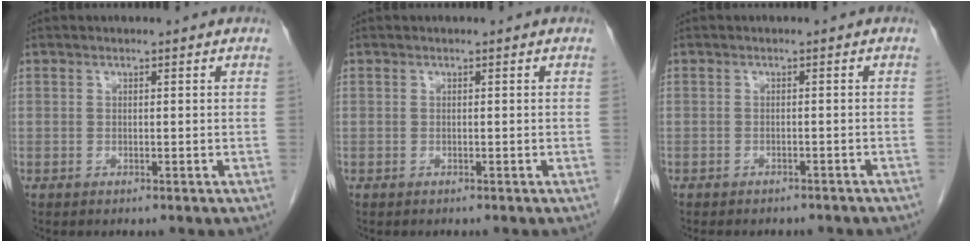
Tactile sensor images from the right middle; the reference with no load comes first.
{"total": 0.0}
{"total": 8.4, "force": [-7.2, 3.2, 2.8], "torque": [-0.041, 0.006, -0.074]}